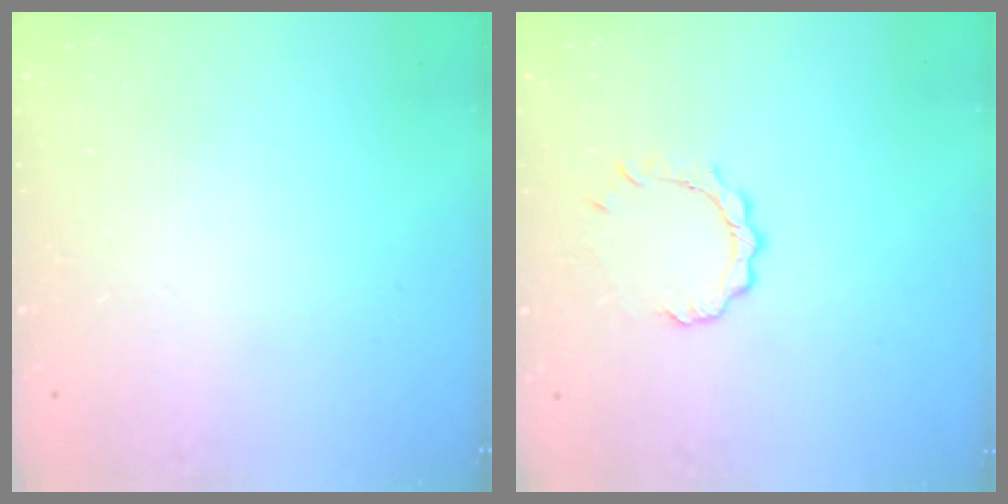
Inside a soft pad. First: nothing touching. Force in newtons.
{"total": 3.7, "press": 3.7, "slide": 0.3}